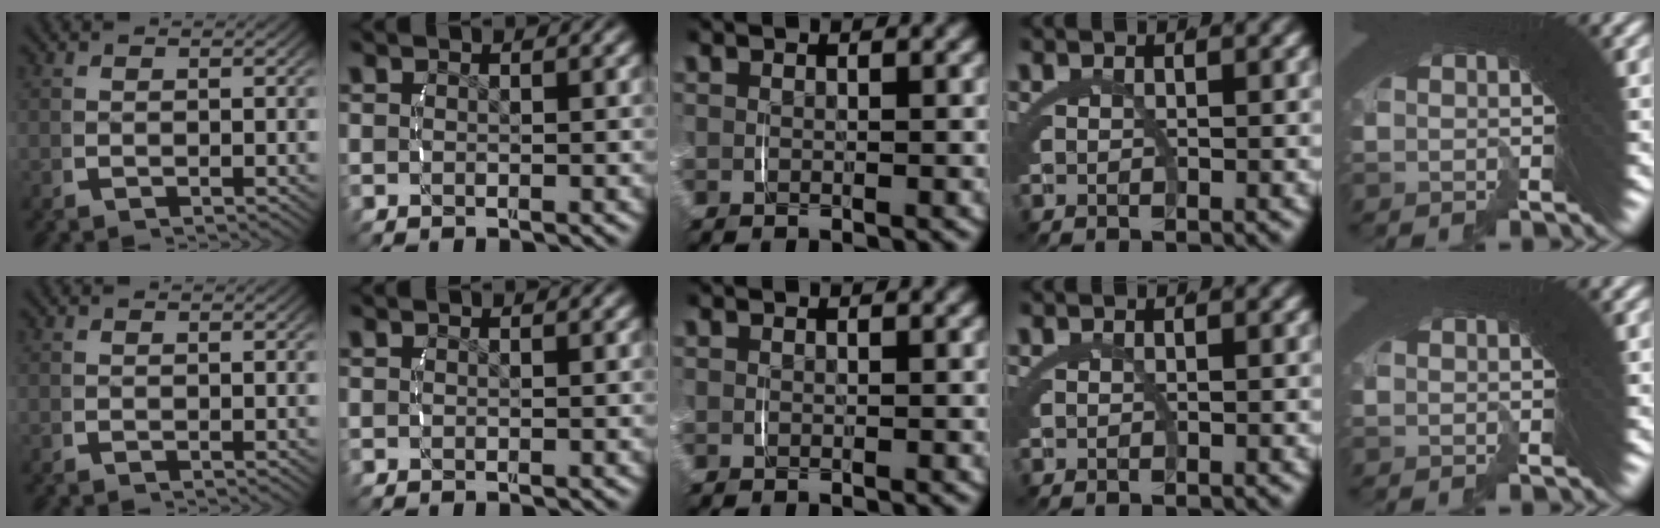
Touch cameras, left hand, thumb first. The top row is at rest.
{}